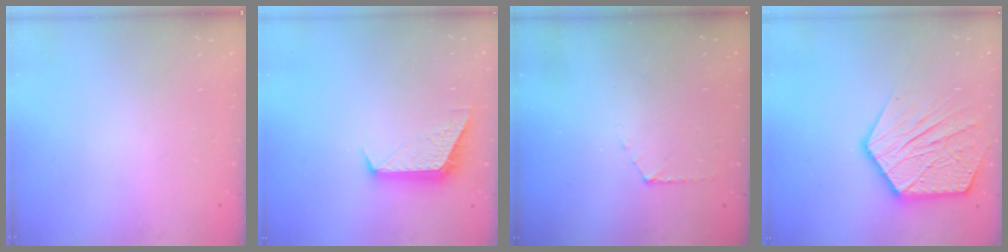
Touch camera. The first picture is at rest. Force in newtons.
{"total": 10.2, "press": 10.2, "slide": 0.7}
{"total": 3.9, "press": 3.9, "slide": 0.4}
{"total": 19.6, "press": 19.5, "slide": 1.5}